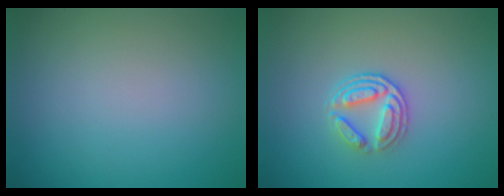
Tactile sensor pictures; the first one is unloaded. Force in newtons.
{"total": 2.9, "press": 2.5, "slide": 1.6}